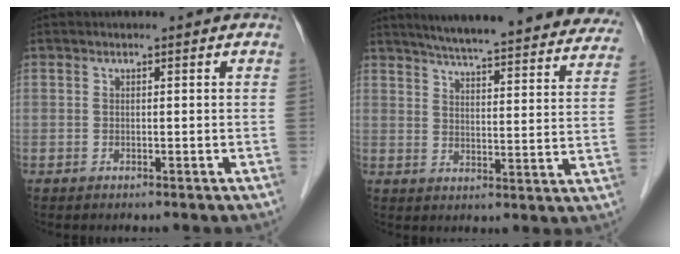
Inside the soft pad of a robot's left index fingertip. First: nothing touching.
{"total": 30.5, "force": [27.4, 3.9, 12.9], "torque": [-0.190, -0.049, 0.328]}